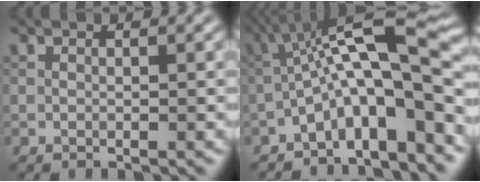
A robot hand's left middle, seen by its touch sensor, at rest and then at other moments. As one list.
[{"total": 11.2, "force": [-3.3, 2.8, 10.3], "torque": [-0.158, 0.034, -0.058]}]